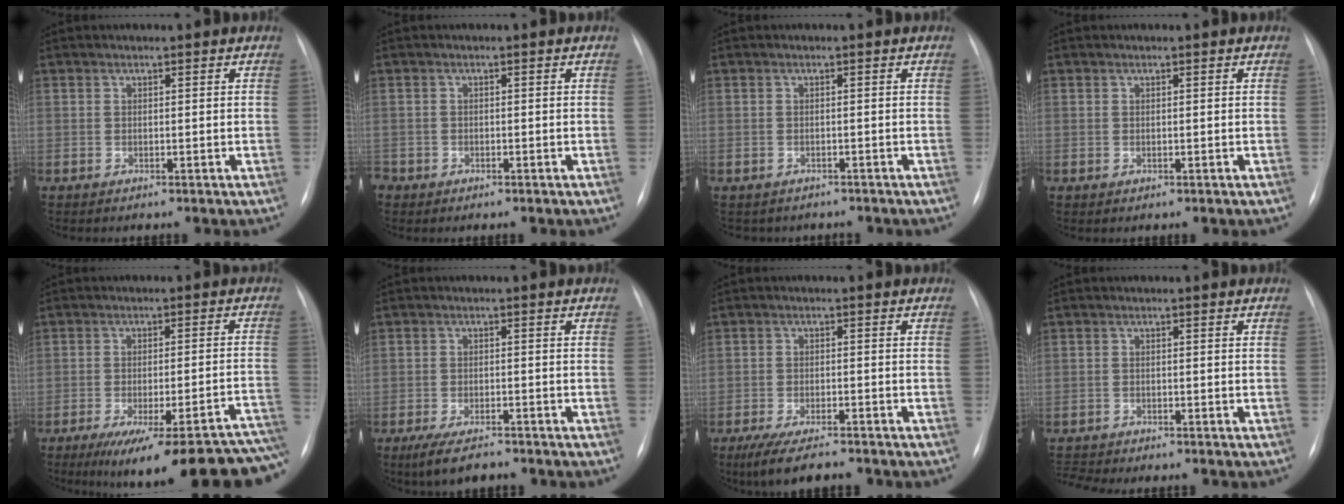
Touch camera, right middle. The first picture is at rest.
{"total": 2.2, "force": [-1.3, 1.7, 0.4], "torque": [-0.006, 0.003, -0.024]}
{"total": 4.0, "force": [-3.4, 2.0, 0.5], "torque": [-0.011, 0.010, -0.037]}
{"total": 0.0}
{"total": 23.8, "force": [-19.3, 2.4, 13.8], "torque": [-0.102, -0.004, -0.243]}
{"total": 5.7, "force": [-4.4, 1.5, 3.2], "torque": [-0.061, -0.009, -0.073]}
{"total": 8.0, "force": [-6.5, 1.5, 4.3], "torque": [-0.073, -0.018, -0.104]}
{"total": 3.1, "force": [-3.1, 0.1, 0.4], "torque": [-0.003, -0.008, -0.048]}